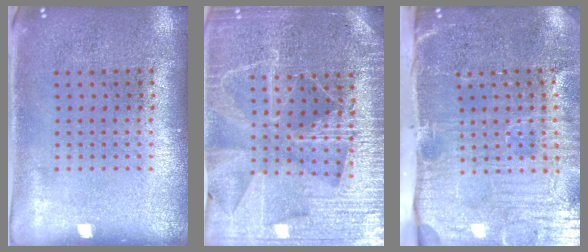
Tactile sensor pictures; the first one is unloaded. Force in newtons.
{"total": 4.5, "press": 4.2, "slide": 1.8}
{"total": 5.3, "press": 4.4, "slide": 2.9}